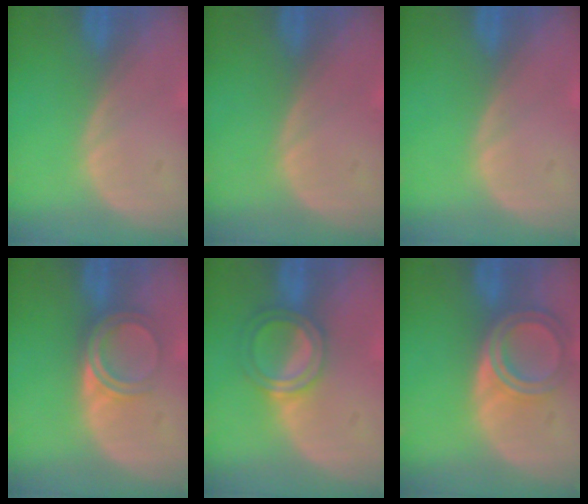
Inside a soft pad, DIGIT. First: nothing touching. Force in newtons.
{"total": 0.0}
{"total": 0.0}
{"total": 4.7, "press": 4.1, "slide": 2.3}
{"total": 4.9, "press": 4.8, "slide": 1.1}
{"total": 6.4, "press": 5.7, "slide": 2.8}